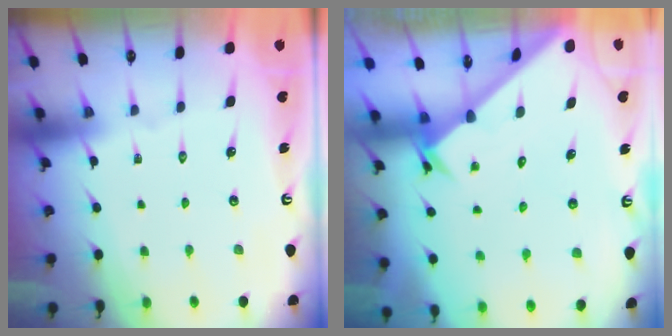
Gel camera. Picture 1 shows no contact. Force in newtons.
{"total": 2.5, "press": 2.5, "slide": 0.2}